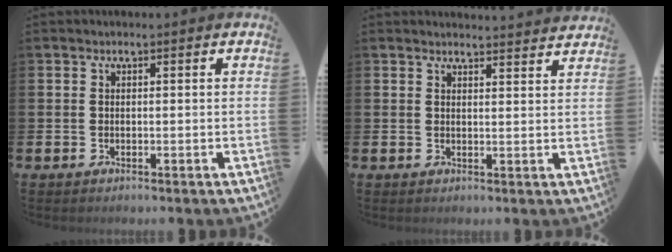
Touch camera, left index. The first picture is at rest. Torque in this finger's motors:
{"motor_torque": [0.82, -1.32, -0.10, 0.00]}